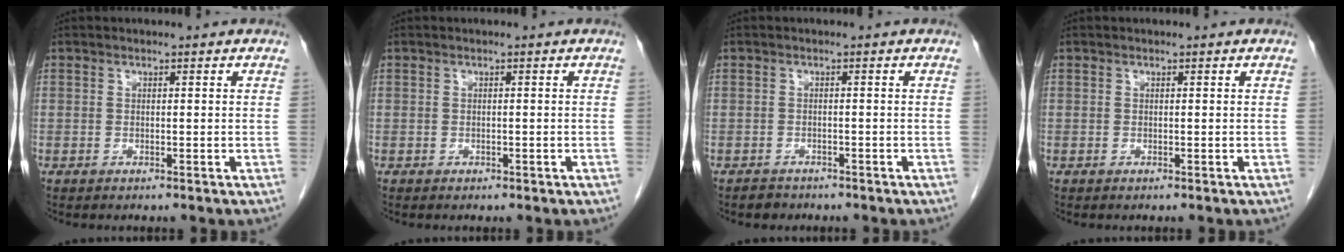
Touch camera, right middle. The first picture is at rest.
{"total": 0.0}
{"total": 1.7, "force": [-1.4, 1.0, 0.1], "torque": [-0.010, 0.001, -0.022]}
{"total": 0.0}